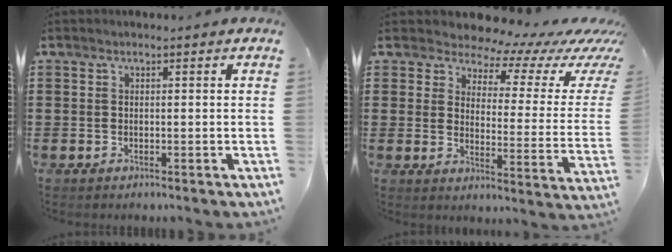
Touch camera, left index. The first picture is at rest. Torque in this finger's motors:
{"motor_torque": [2.14, 0.00, 0.20, -0.04]}